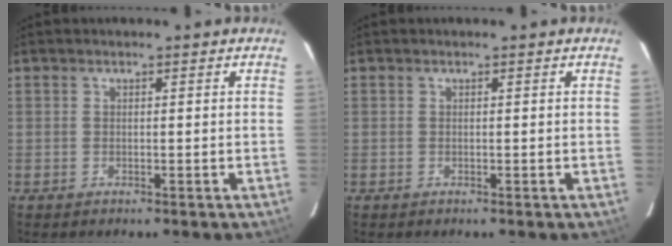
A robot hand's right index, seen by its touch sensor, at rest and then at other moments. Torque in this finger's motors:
{"motor_torque": [-0.01, 0.01, 0.01, 0.00]}